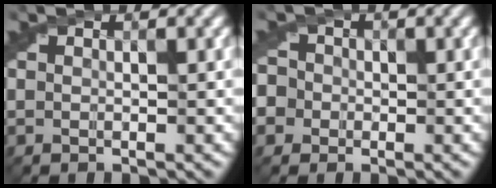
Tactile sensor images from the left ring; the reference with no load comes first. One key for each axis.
{"total": 5.1, "fx": -1.9, "fy": 4.5, "fz": 1.3, "tx": -0.023, "ty": 0.012, "tz": -0.058}